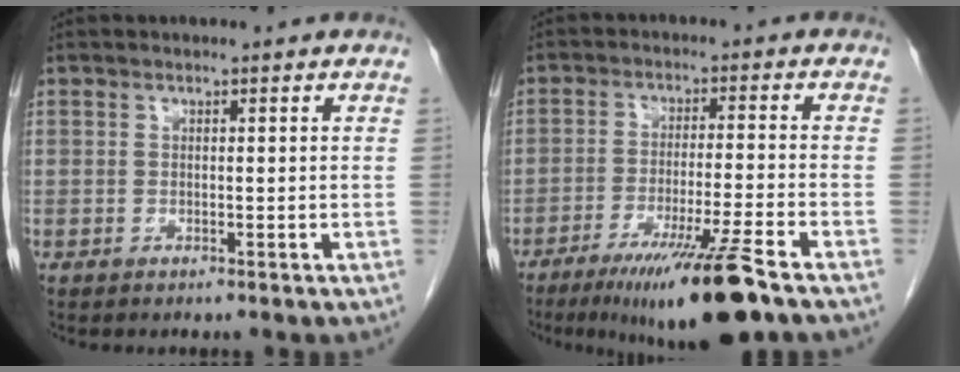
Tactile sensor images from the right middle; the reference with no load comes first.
{"total": 12.7, "force": [-8.5, -1.0, 9.5], "torque": [-0.158, -0.037, -0.141]}